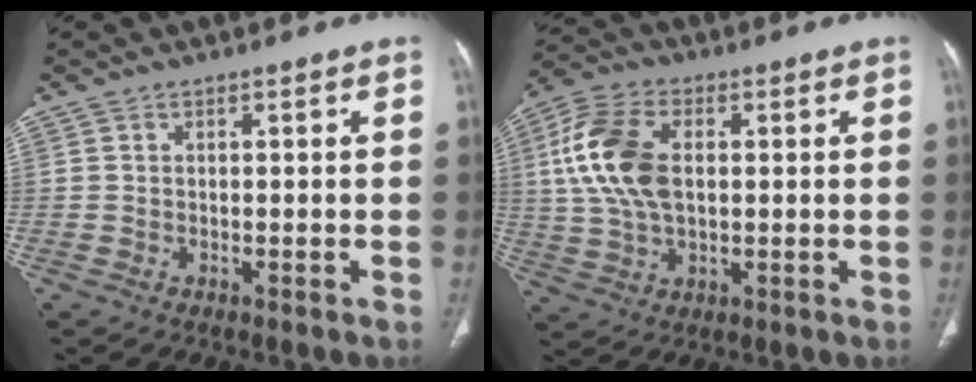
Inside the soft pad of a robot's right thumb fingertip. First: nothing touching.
{"total": 13.5, "force": [2.0, 8.1, 10.6], "torque": [-0.218, 0.006, 0.036]}